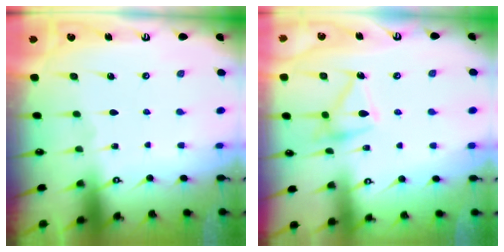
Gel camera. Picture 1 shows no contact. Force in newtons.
{"total": 13.2, "press": 13.2, "slide": 0.2}